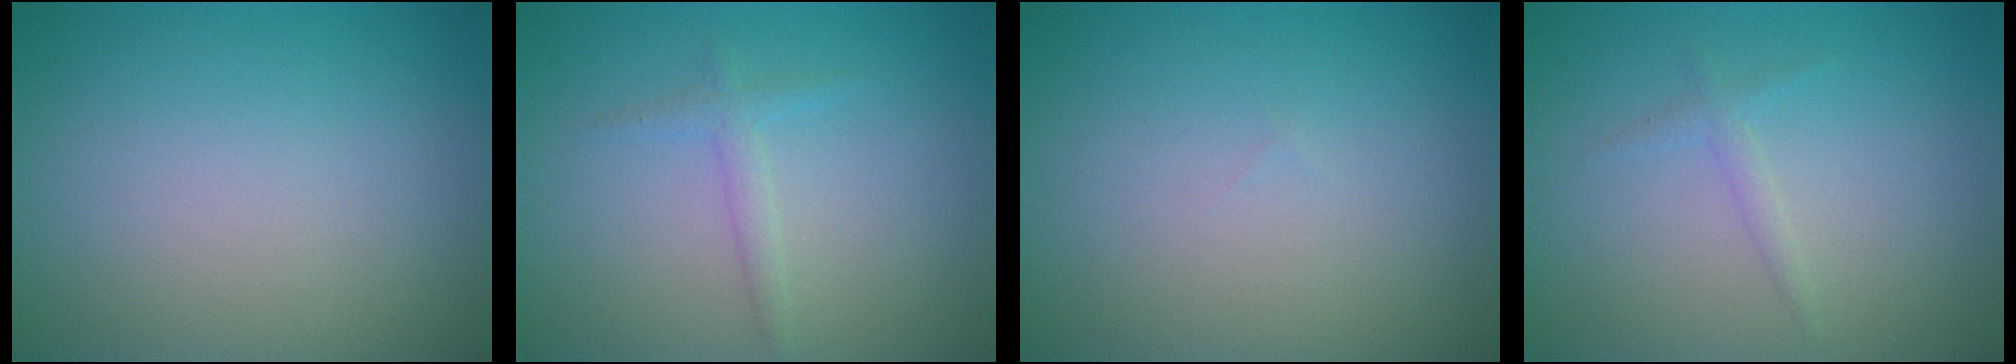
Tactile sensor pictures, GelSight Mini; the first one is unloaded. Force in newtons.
{"total": 1.4, "press": 1.4, "slide": 0.1}
{"total": 0.0}
{"total": 1.0, "press": 1.0, "slide": 0.1}